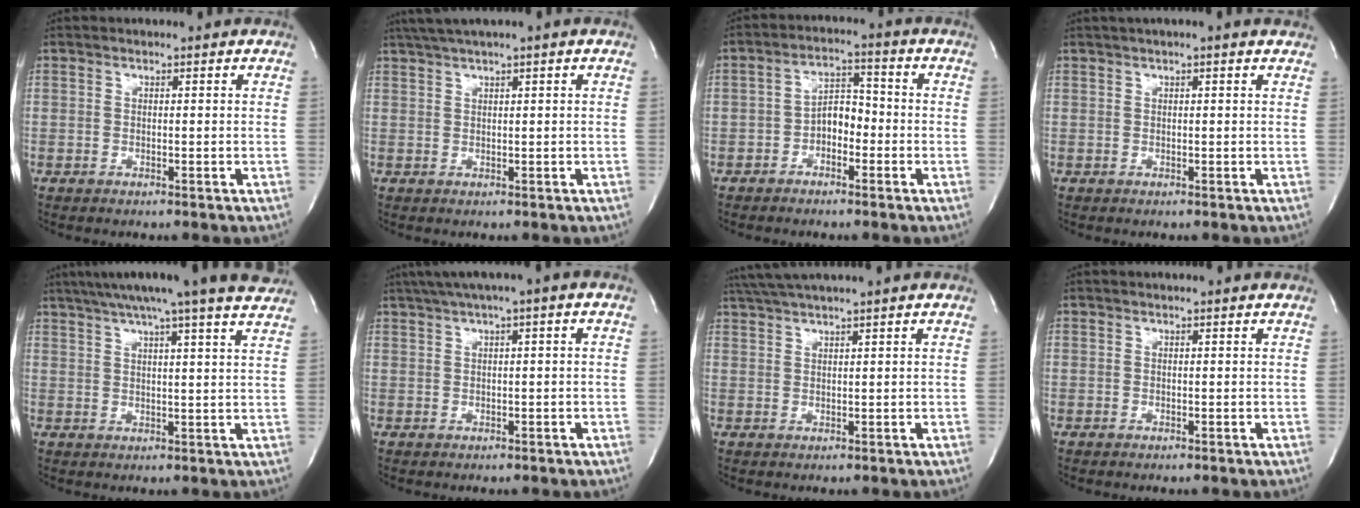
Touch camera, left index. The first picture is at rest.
{"total": 3.7, "force": [2.4, -0.5, 2.7], "torque": [-0.061, 0.015, 0.048]}
{"total": 4.8, "force": [-1.9, 2.7, 3.5], "torque": [-0.061, 0.018, -0.037]}
{"total": 3.5, "force": [2.7, 0.1, 2.2], "torque": [-0.032, 0.026, 0.033]}
{"total": 18.6, "force": [15.8, -0.6, 9.7], "torque": [-0.164, 0.006, 0.202]}
{"total": 5.0, "force": [2.2, 0.2, 4.5], "torque": [-0.085, 0.026, 0.038]}
{"total": 4.6, "force": [3.8, -1.3, 2.2], "torque": [-0.046, 0.016, 0.076]}
{"total": 0.8, "force": [0.8, 0.0, 0.2], "torque": [-0.007, 0.004, 0.009]}